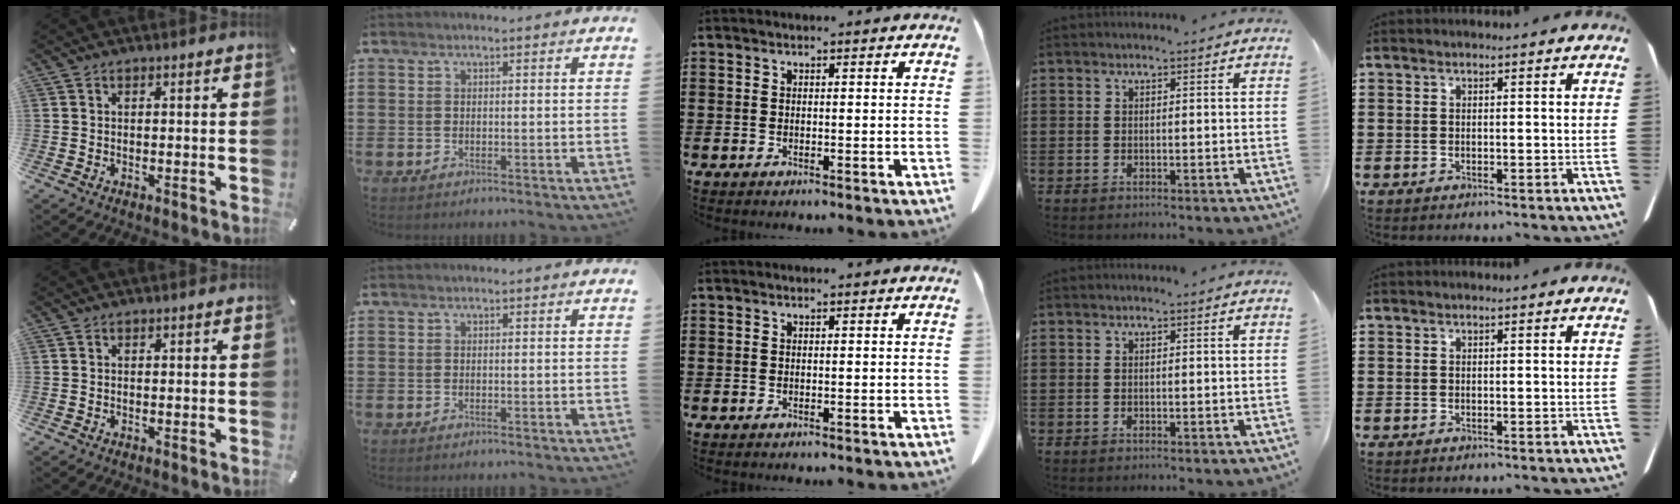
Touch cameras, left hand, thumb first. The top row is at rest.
{}